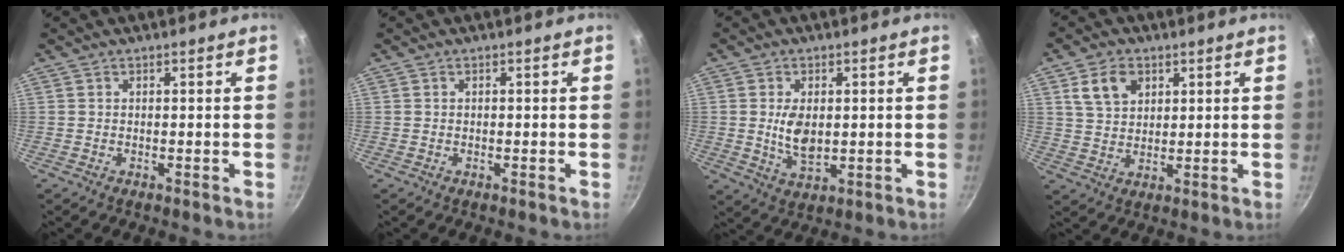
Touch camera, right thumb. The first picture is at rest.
{"total": 0.0}
{"total": 6.6, "force": [0.4, 3.8, 5.4], "torque": [-0.092, -0.010, 0.015]}
{"total": 7.3, "force": [3.2, 5.0, 4.1], "torque": [-0.057, -0.010, 0.063]}